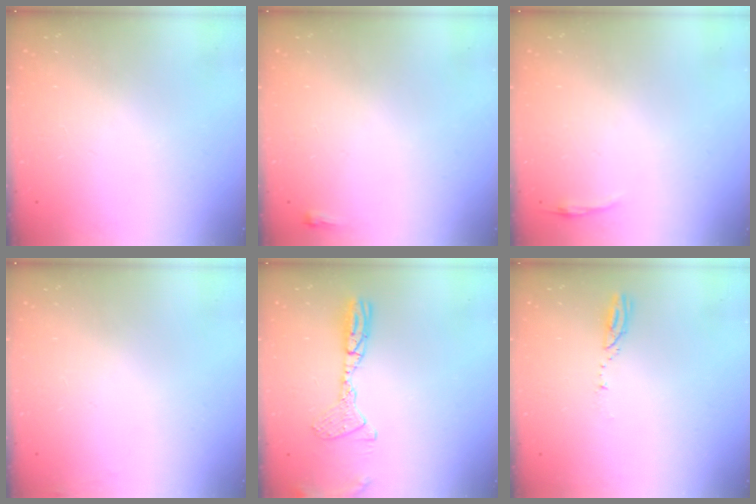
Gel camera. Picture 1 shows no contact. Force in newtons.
{"total": 2.1, "press": 2.0, "slide": 0.5}
{"total": 2.9, "press": 2.8, "slide": 0.7}
{"total": 6.5, "press": 3.9, "slide": 5.2}
{"total": 12.0, "press": 11.8, "slide": 2.5}
{"total": 3.3, "press": 3.3, "slide": 0.3}